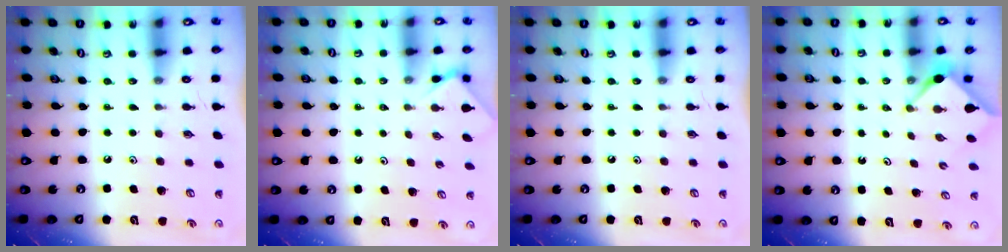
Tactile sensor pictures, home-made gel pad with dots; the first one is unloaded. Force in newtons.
{"total": 3.4, "press": 3.3, "slide": 0.6}
{"total": 0.0}
{"total": 2.9, "press": 2.9, "slide": 0.4}